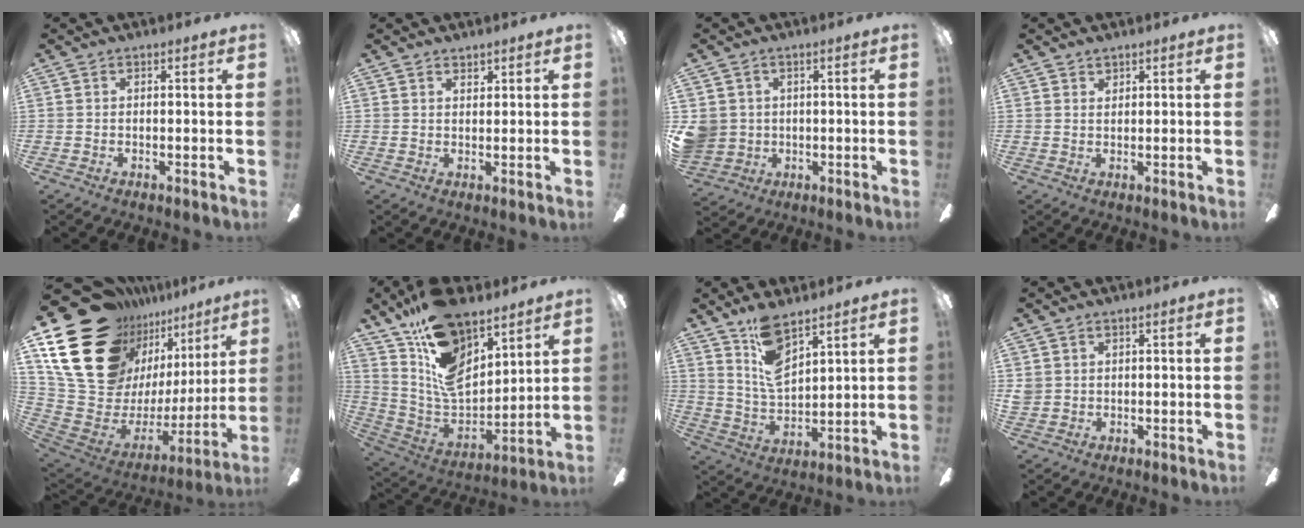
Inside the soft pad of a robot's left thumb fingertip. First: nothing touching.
{"total": 1.7, "force": [1.5, 0.6, 0.1], "torque": [0.006, -0.005, 0.028]}
{"total": 5.5, "force": [0.9, 5.3, 1.2], "torque": [-0.050, 0.005, 0.017]}
{"total": 1.3, "force": [1.2, 0.5, 0.0], "torque": [-0.001, -0.002, 0.024]}
{"total": 26.2, "force": [13.8, 17.1, 14.3], "torque": [-0.255, -0.101, 0.292]}
{"total": 17.7, "force": [11.5, 9.0, 10.1], "torque": [-0.187, -0.077, 0.210]}
{"total": 11.0, "force": [7.8, 4.4, 6.3], "torque": [-0.119, -0.037, 0.144]}
{"total": 2.1, "force": [1.0, 1.8, 0.4], "torque": [-0.010, 0.003, 0.018]}